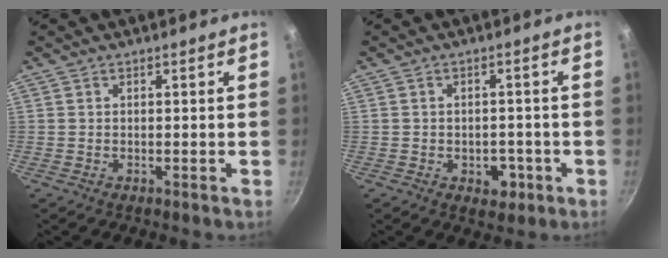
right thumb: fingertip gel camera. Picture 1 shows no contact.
{"total": 4.6, "force": [-1.8, 3.1, 2.8], "torque": [-0.021, 0.007, -0.017]}